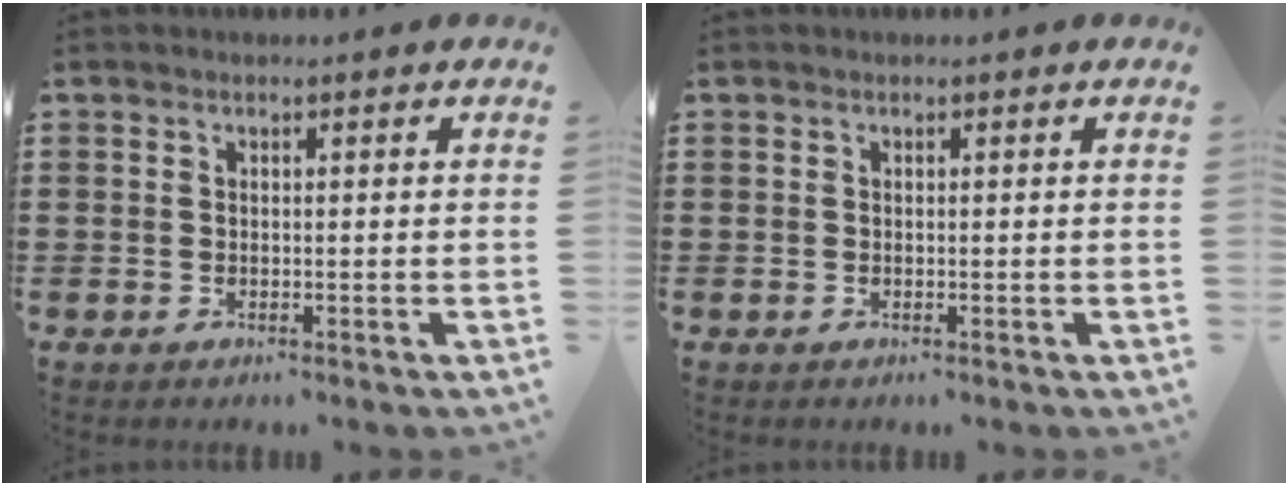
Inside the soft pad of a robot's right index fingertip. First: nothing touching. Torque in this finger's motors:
{"motor_torque": [0.64, 1.50, 0.00, 0.00]}